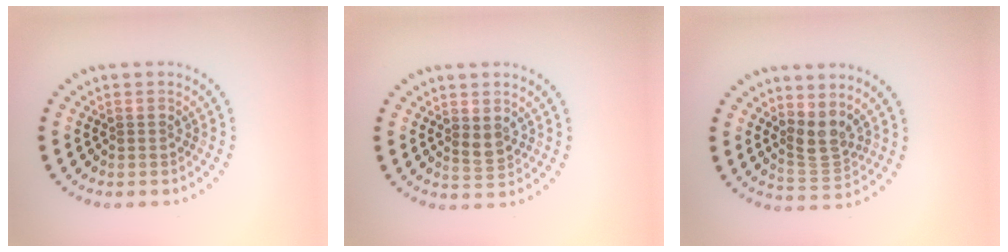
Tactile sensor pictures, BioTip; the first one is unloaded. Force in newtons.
{"total": 1.5, "press": 1.4, "slide": 0.6}
{"total": 2.7, "press": 2.1, "slide": 1.7}